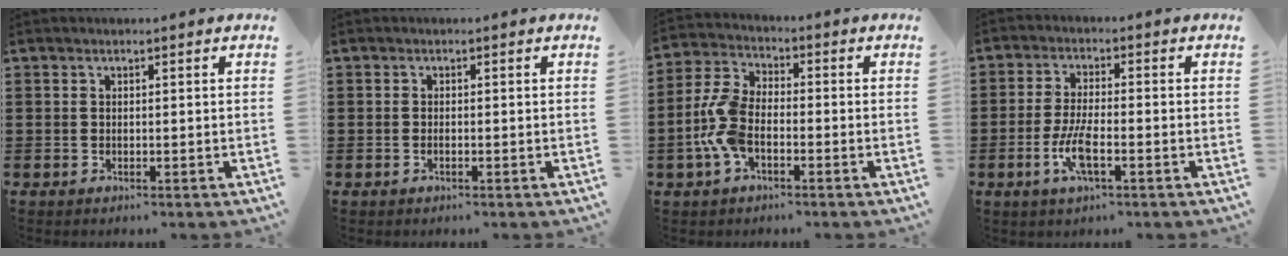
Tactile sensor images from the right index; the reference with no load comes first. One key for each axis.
{"total": 0.5, "fx": -0.3, "fy": 0.1, "fz": 0.4, "tx": -0.011, "ty": -0.005, "tz": -0.004}
{"total": 7.6, "fx": -2.2, "fy": 4.1, "fz": 6.0, "tx": -0.162, "ty": -0.005, "tz": -0.051}
{"total": 5.6, "fx": -2.1, "fy": 1.4, "fz": 5.0, "tx": -0.109, "ty": -0.008, "tz": -0.042}